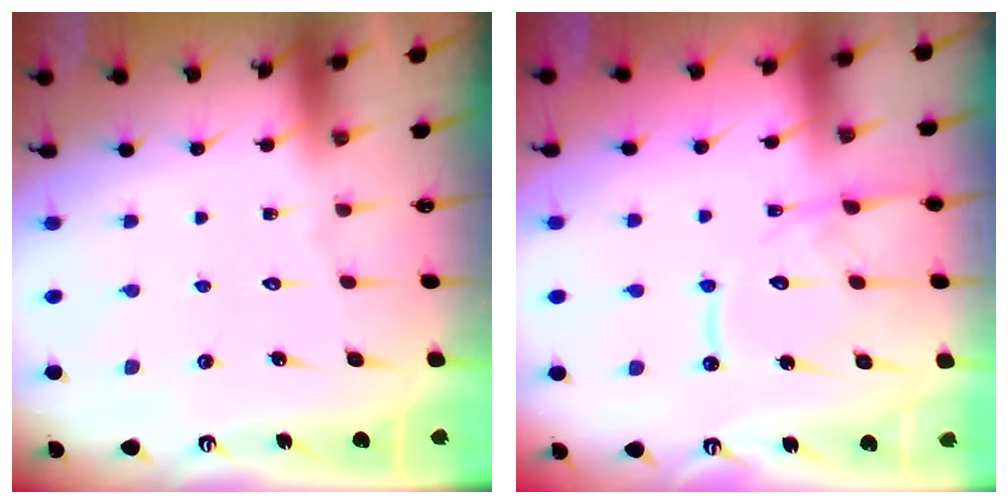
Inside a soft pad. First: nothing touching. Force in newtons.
{"total": 14.1, "press": 14.0, "slide": 1.5}